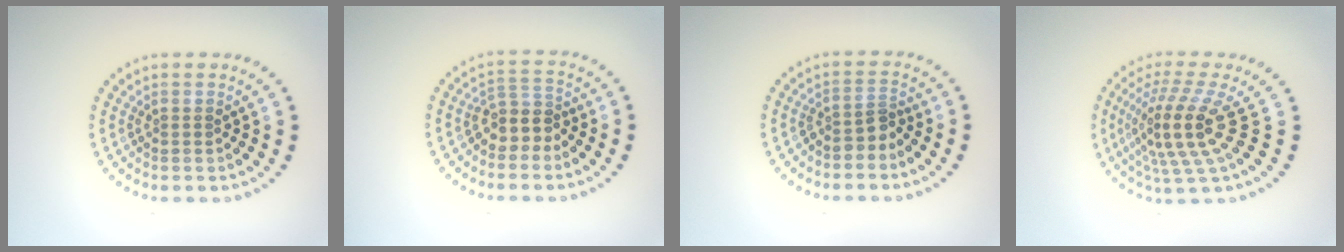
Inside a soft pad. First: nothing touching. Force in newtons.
{"total": 2.8, "press": 2.3, "slide": 1.6}
{"total": 2.0, "press": 1.4, "slide": 1.4}
{"total": 5.1, "press": 3.8, "slide": 3.4}